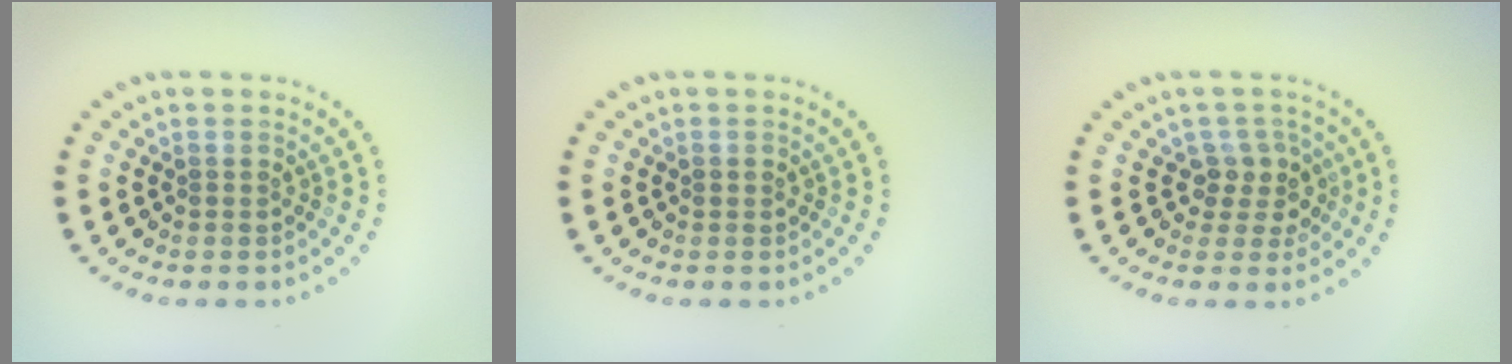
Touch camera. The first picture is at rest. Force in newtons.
{"total": 0.5, "press": 0.5, "slide": 0.1}
{"total": 2.6, "press": 2.1, "slide": 1.6}